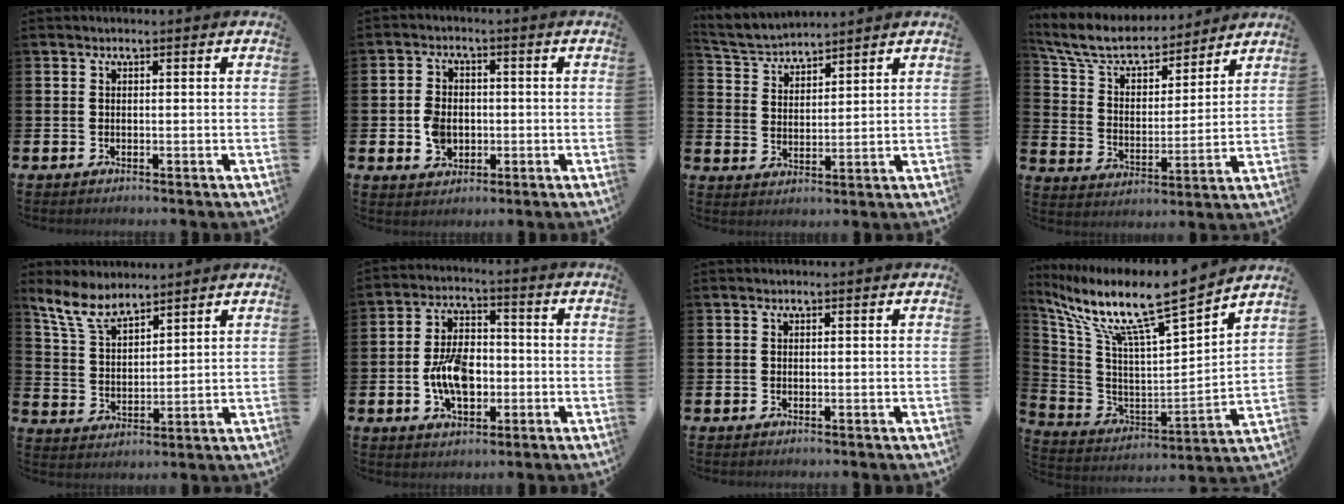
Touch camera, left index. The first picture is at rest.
{"total": 4.5, "force": [-0.6, 3.7, 2.5], "torque": [-0.045, 0.009, -0.015]}
{"total": 4.1, "force": [4.1, 0.6, -0.1], "torque": [-0.019, -0.026, 0.071]}
{"total": 8.1, "force": [7.2, 2.9, 2.4], "torque": [-0.087, -0.049, 0.125]}
{"total": 7.1, "force": [6.3, 2.1, 2.6], "torque": [-0.077, -0.021, 0.117]}
{"total": 7.5, "force": [-1.4, 4.5, 5.8], "torque": [-0.105, 0.007, -0.031]}
{"total": 0.0}
{"total": 11.4, "force": [9.2, 1.3, 6.5], "torque": [-0.165, -0.071, 0.150]}